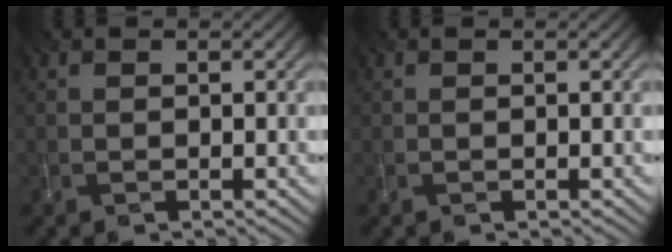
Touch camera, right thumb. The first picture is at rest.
{"total": 0.0}